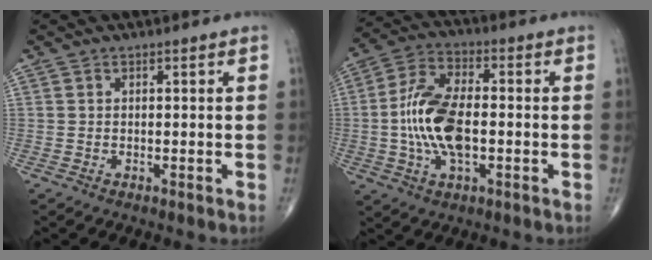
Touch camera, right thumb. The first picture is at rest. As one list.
[{"total": 13.5, "force": [-1.4, 6.6, 11.7], "torque": [-0.237, 0.016, -0.030]}]